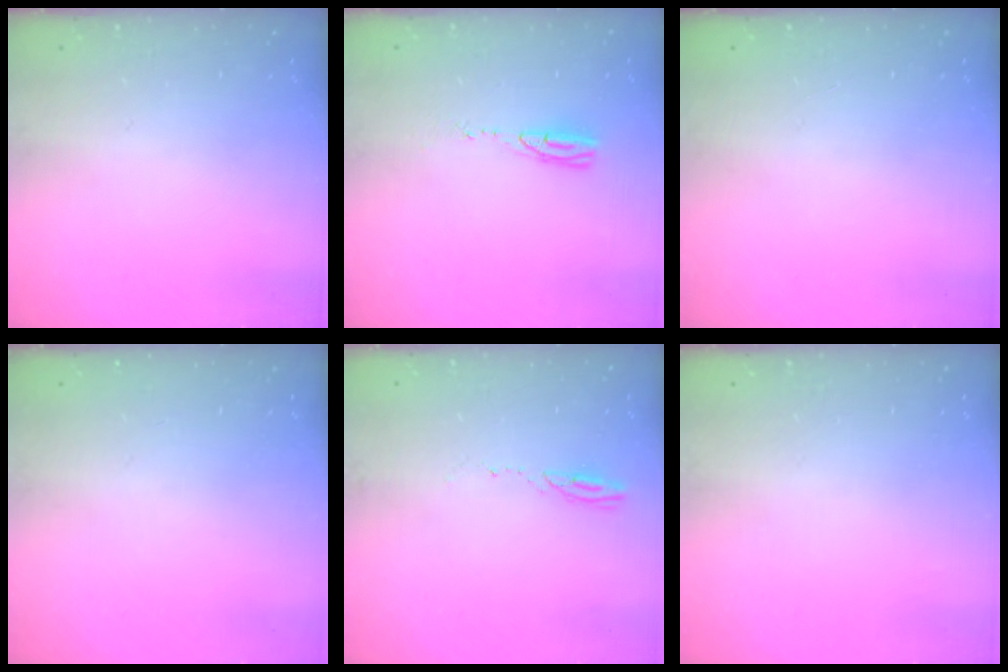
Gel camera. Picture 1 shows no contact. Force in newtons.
{"total": 6.2, "press": 5.8, "slide": 2.2}
{"total": 0.0}
{"total": 16.5, "press": 2.7, "slide": 16.2}
{"total": 2.5, "press": 2.5, "slide": 0.2}
{"total": 0.0}